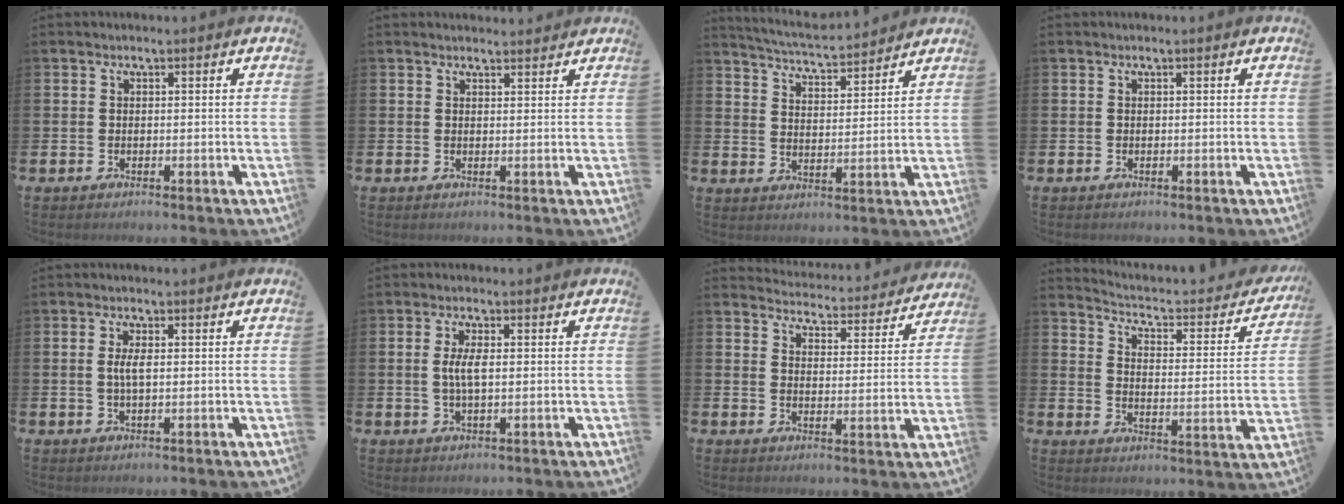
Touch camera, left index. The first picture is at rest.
{"total": 1.6, "force": [1.5, 0.2, 0.0], "torque": [0.006, -0.007, 0.026]}
{"total": 5.4, "force": [5.3, 0.3, 0.7], "torque": [-0.038, -0.034, 0.094]}
{"total": 0.0}
{"total": 2.3, "force": [0.3, 0.8, 2.2], "torque": [-0.043, 0.004, 0.002]}
{"total": 3.2, "force": [0.3, 1.1, 3.0], "torque": [-0.058, 0.005, 0.003]}
{"total": 4.5, "force": [4.4, 0.6, 0.2], "torque": [-0.022, -0.038, 0.074]}
{"total": 4.0, "force": [3.5, 1.2, 1.5], "torque": [-0.055, -0.030, 0.049]}